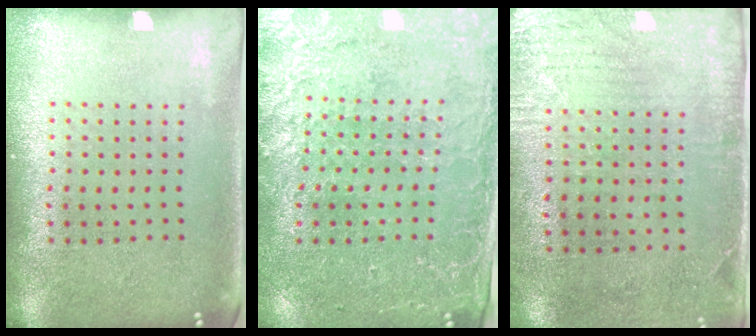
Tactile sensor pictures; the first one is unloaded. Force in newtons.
{"total": 3.0, "press": 2.8, "slide": 1.1}
{"total": 3.0, "press": 2.4, "slide": 1.9}